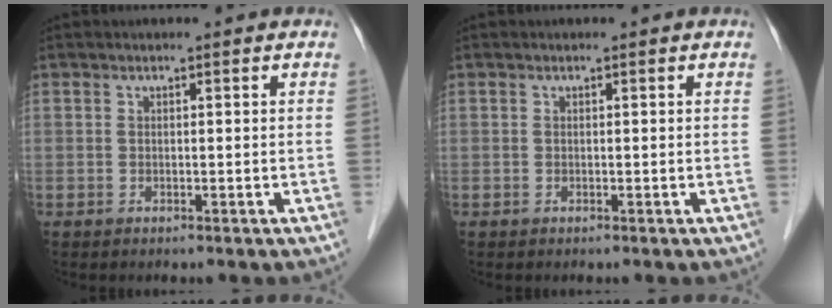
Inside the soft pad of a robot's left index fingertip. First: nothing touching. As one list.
[{"total": 0.0}]